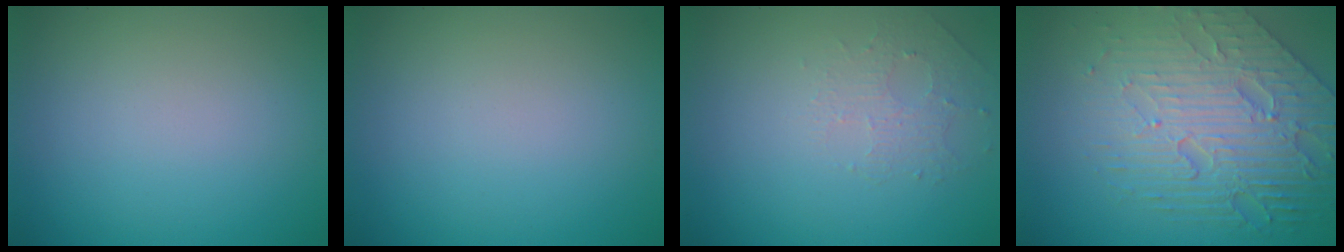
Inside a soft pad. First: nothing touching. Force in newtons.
{"total": 0.0}
{"total": 1.4, "press": 0.7, "slide": 1.2}
{"total": 7.9, "press": 5.6, "slide": 5.7}